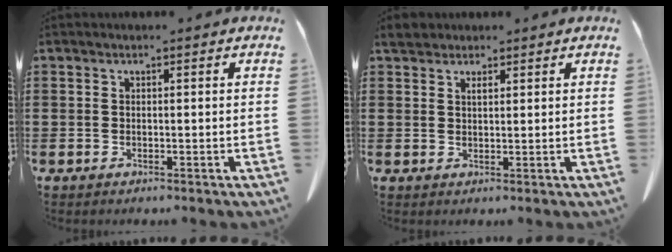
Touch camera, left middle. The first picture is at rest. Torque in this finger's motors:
{"motor_torque": [0.01, 0.01, 0.01, 0.01]}